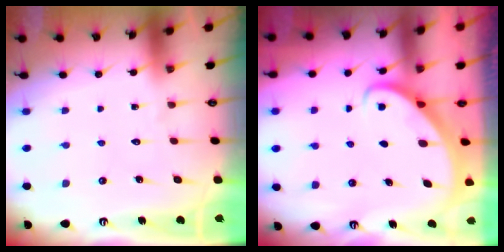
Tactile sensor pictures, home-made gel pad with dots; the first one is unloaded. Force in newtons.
{"total": 2.6, "press": 2.6, "slide": 0.2}